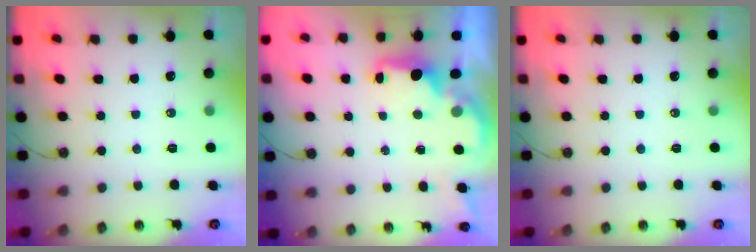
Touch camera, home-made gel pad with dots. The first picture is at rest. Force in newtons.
{"total": 2.0, "press": 1.9, "slide": 0.7}
{"total": 0.0}